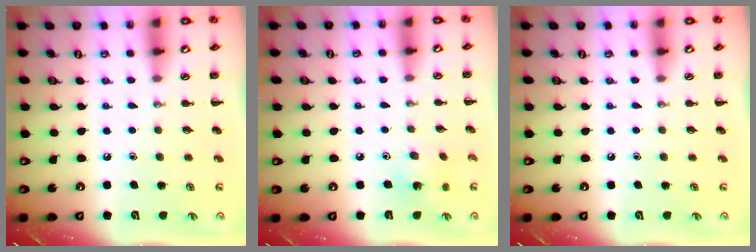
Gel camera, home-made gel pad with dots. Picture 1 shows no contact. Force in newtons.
{"total": 2.6, "press": 2.6, "slide": 0.5}
{"total": 0.0}